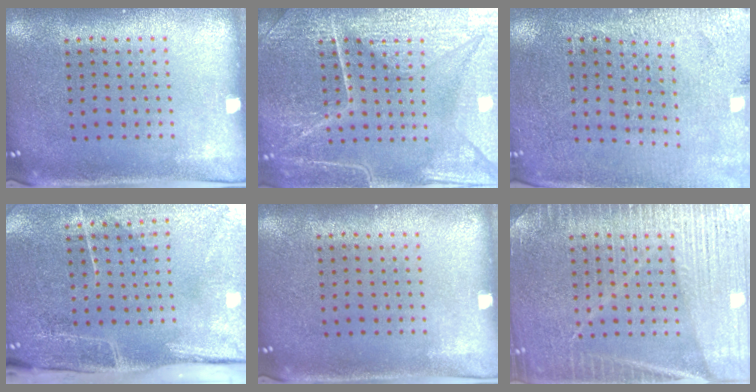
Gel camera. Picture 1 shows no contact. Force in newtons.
{"total": 7.0, "press": 6.9, "slide": 0.8}
{"total": 2.8, "press": 2.8, "slide": 0.3}
{"total": 4.8, "press": 3.8, "slide": 2.9}
{"total": 0.0}
{"total": 6.5, "press": 6.4, "slide": 0.8}